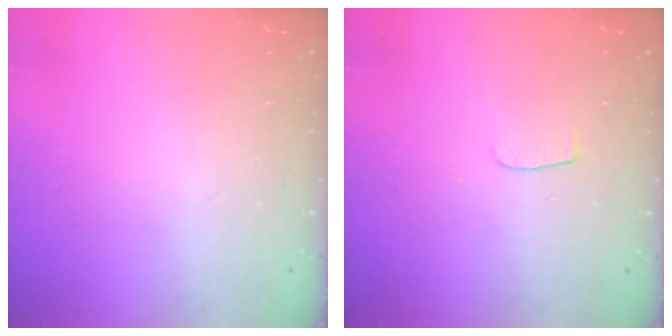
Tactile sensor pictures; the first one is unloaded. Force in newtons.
{"total": 3.0, "press": 3.0, "slide": 0.3}